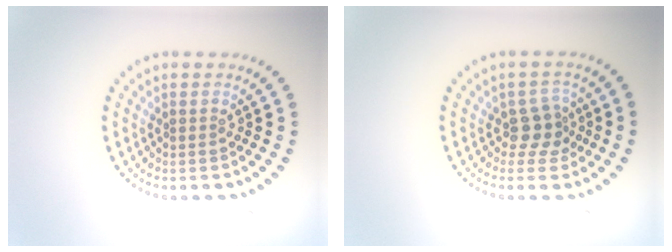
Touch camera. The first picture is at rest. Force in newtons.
{"total": 2.3, "press": 2.0, "slide": 1.1}